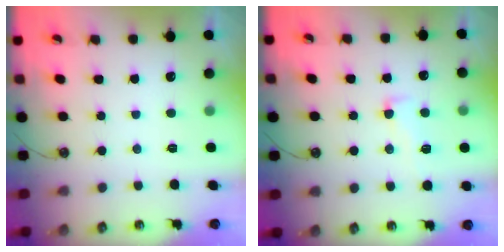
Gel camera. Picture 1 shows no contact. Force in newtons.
{"total": 1.5, "press": 0.6, "slide": 1.4}